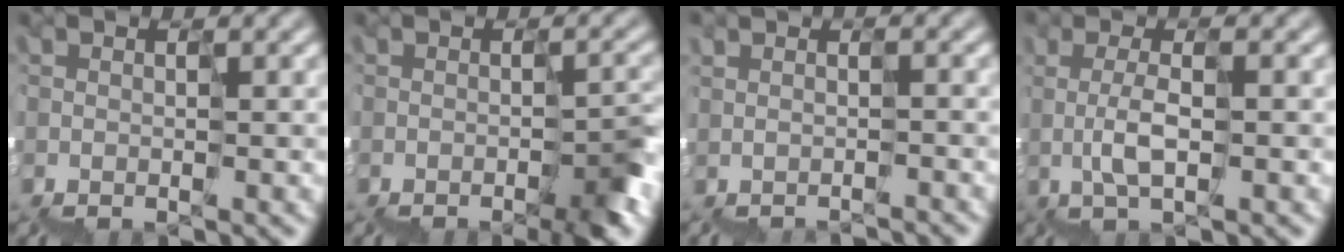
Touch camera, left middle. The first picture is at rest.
{"total": 5.8, "force": [-3.2, 1.9, 4.4], "torque": [-0.058, -0.009, -0.045]}
{"total": 3.0, "force": [-3.0, 0.5, 0.2], "torque": [0.018, 0.002, -0.027]}
{"total": 1.0, "force": [0.6, 0.0, 0.8], "torque": [-0.015, 0.015, 0.013]}